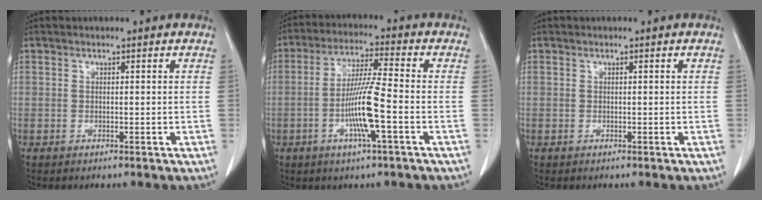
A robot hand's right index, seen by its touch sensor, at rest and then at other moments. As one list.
[{"total": 9.6, "force": [-2.6, -0.2, 9.2], "torque": [-0.181, -0.006, -0.053]}, {"total": 0.0}]